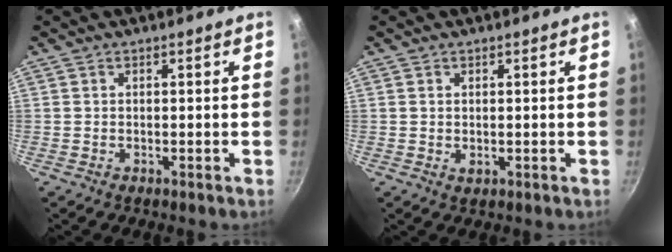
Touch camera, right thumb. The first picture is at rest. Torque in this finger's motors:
{"motor_torque": [-0.25, 0.24, 0.36, 0.05, -0.03]}